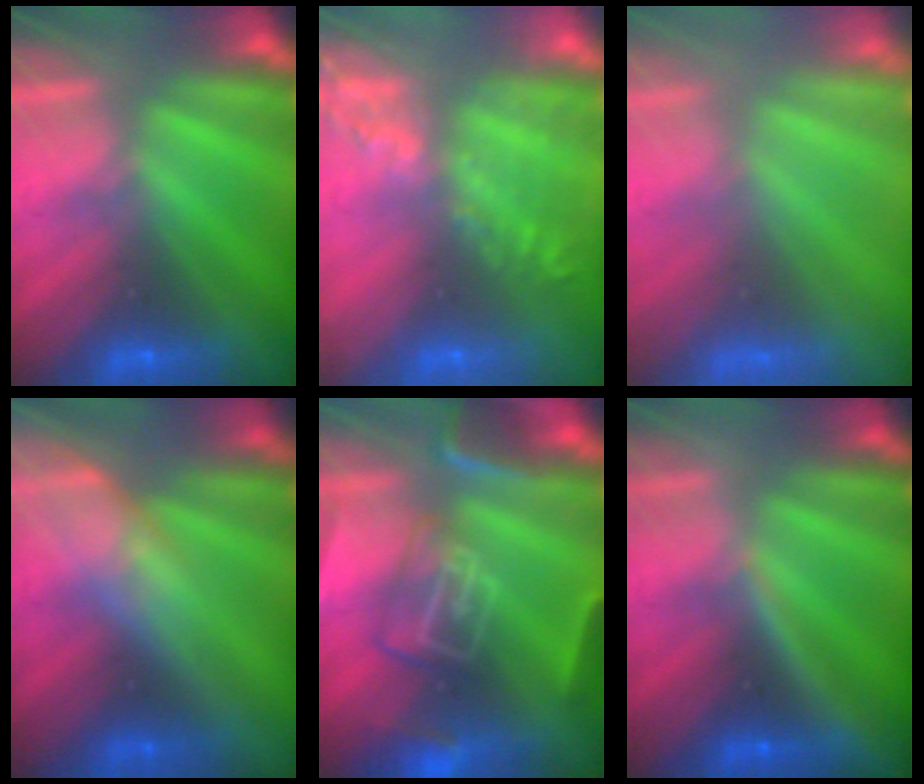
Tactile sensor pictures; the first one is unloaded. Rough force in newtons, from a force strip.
{"total": 11.8}
{"total": 7.4}
{"total": 2.8}
{"total": 7.8}
{"total": 3.2}